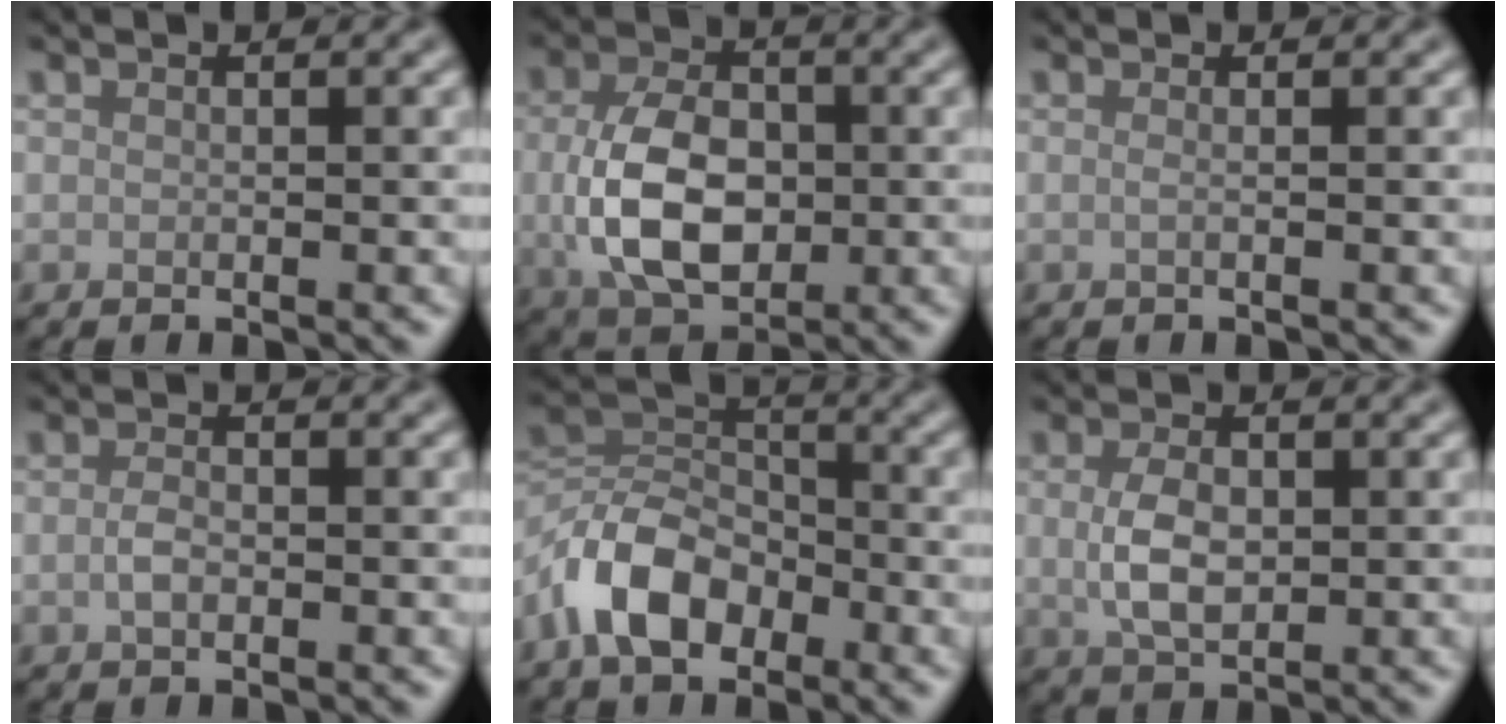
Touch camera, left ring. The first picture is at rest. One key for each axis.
{"total": 7.8, "fx": -0.4, "fy": 5.2, "fz": 5.9, "tx": -0.127, "ty": -0.008, "tz": -0.007}
{"total": 0.9, "fx": -0.1, "fy": 0.4, "fz": 0.8, "tx": -0.012, "ty": -0.004, "tz": -0.007}
{"total": 1.4, "fx": -0.4, "fy": 0.7, "fz": 1.1, "tx": -0.024, "ty": 0.000, "tz": -0.009}
{"total": 7.0, "fx": -3.8, "fy": 4.2, "fz": 4.1, "tx": -0.076, "ty": 0.007, "tz": -0.087}
{"total": 3.7, "fx": 0.1, "fy": 2.2, "fz": 2.9, "tx": -0.066, "ty": -0.001, "tz": 0.004}